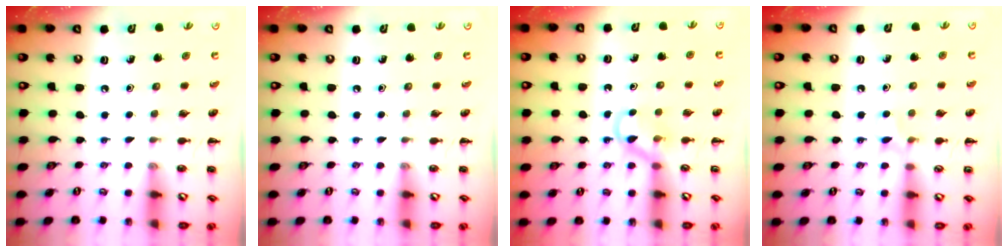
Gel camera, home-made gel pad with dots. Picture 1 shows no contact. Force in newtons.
{"total": 0.0}
{"total": 5.0, "press": 4.8, "slide": 1.2}
{"total": 5.9, "press": 5.6, "slide": 2.0}